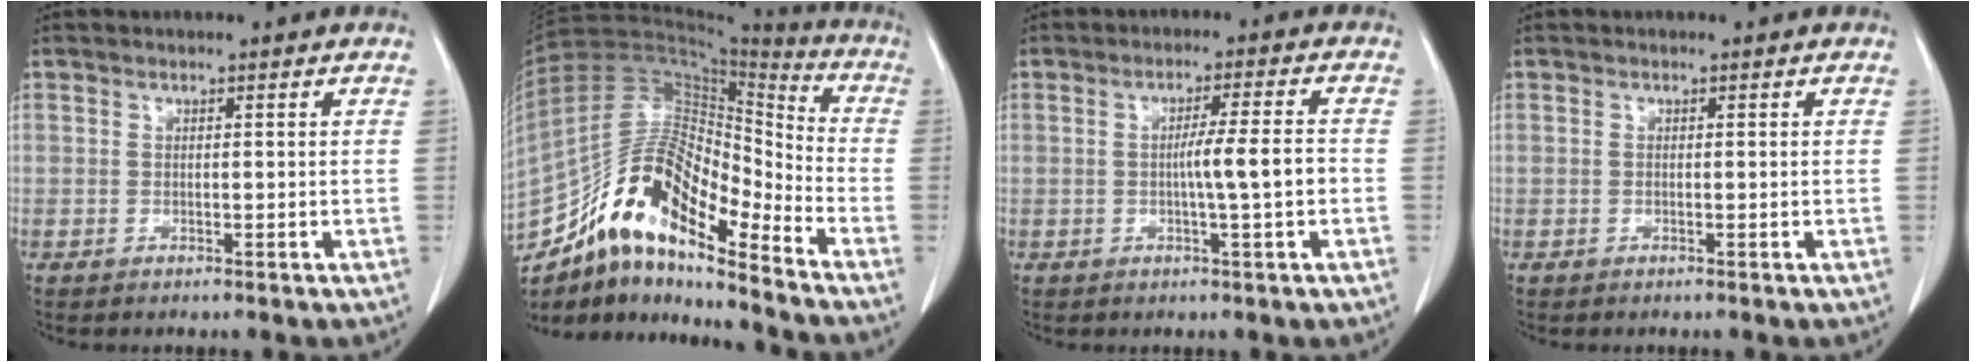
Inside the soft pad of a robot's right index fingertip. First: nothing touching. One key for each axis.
{"total": 17.3, "fx": -12.6, "fy": 4.6, "fz": 10.9, "tx": -0.190, "ty": 0.048, "tz": -0.222}
{"total": 5.4, "fx": -0.9, "fy": -0.4, "fz": 5.3, "tx": -0.083, "ty": 0.000, "tz": -0.016}
{"total": 0.0}